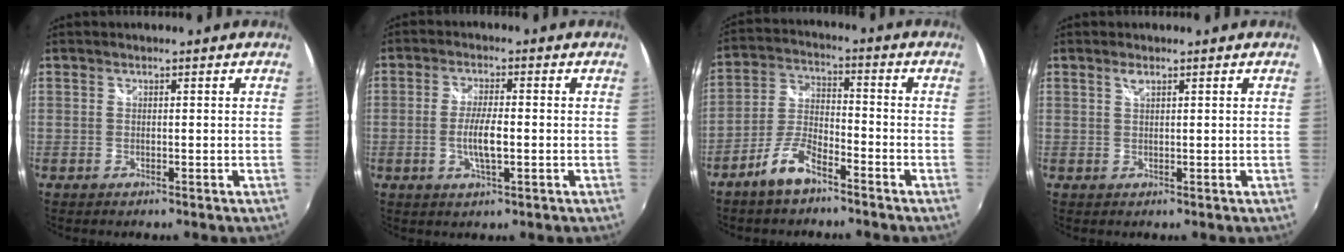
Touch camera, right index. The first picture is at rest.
{"total": 5.5, "force": [-1.1, 1.1, 5.2], "torque": [-0.102, -0.003, -0.020]}
{"total": 7.7, "force": [-5.5, 2.5, 4.8], "torque": [-0.112, 0.011, -0.105]}
{"total": 1.2, "force": [0.8, 0.3, 0.9], "torque": [-0.016, 0.003, 0.013]}